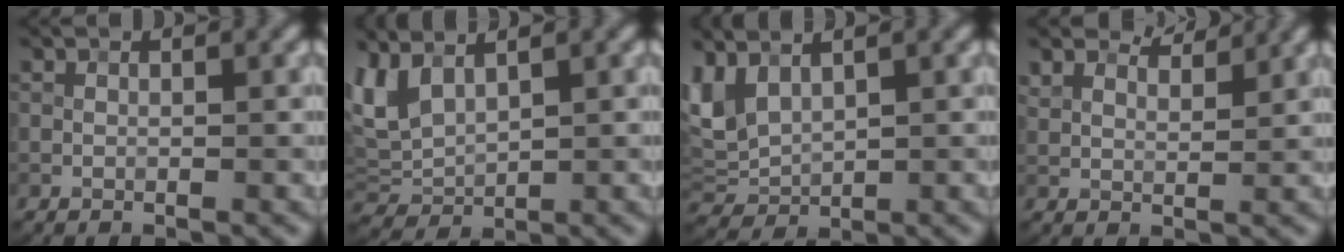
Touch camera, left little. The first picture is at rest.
{"total": 3.4, "force": [1.8, 1.9, 2.1], "torque": [-0.054, 0.002, 0.041]}
{"total": 3.7, "force": [2.0, 2.2, 2.3], "torque": [-0.059, 0.003, 0.044]}
{"total": 3.6, "force": [3.5, 0.7, 0.9], "torque": [-0.030, 0.005, 0.056]}